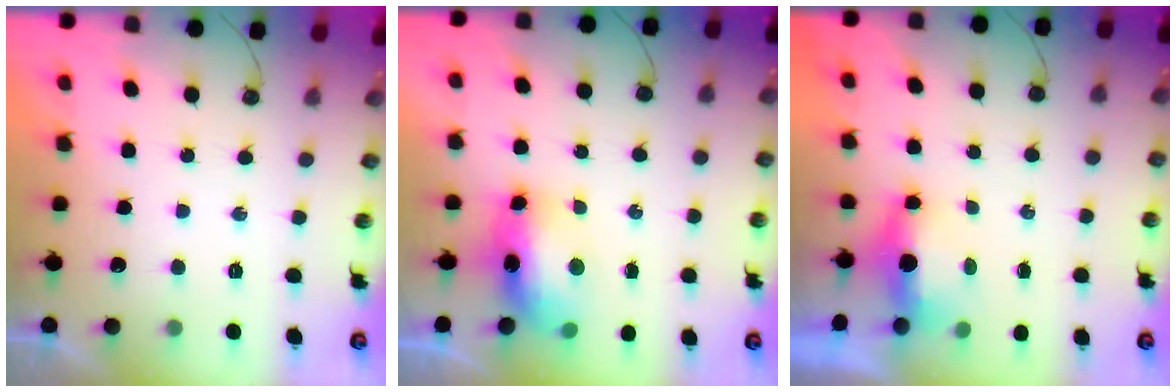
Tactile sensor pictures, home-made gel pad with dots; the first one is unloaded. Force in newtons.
{"total": 9.5, "press": 9.3, "slide": 2.0}
{"total": 6.7, "press": 5.4, "slide": 4.0}